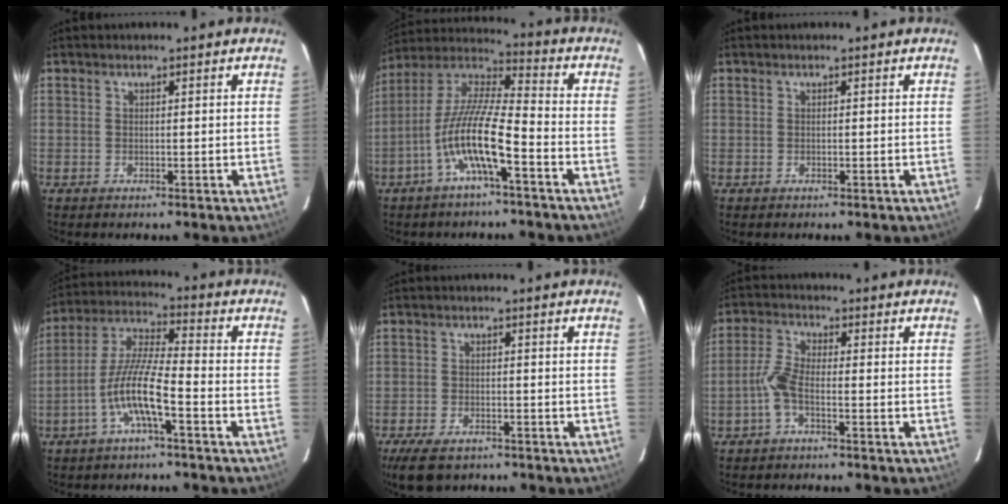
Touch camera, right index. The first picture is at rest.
{"total": 12.6, "force": [-5.5, 2.0, 11.1], "torque": [-0.220, 0.003, -0.108]}
{"total": 0.0}
{"total": 10.1, "force": [-4.4, 1.2, 9.0], "torque": [-0.193, 0.005, -0.087]}
{"total": 7.7, "force": [-5.7, 3.4, 3.9], "torque": [-0.103, -0.015, -0.100]}
{"total": 4.5, "force": [-2.1, 1.2, 3.8], "torque": [-0.089, 0.008, -0.044]}